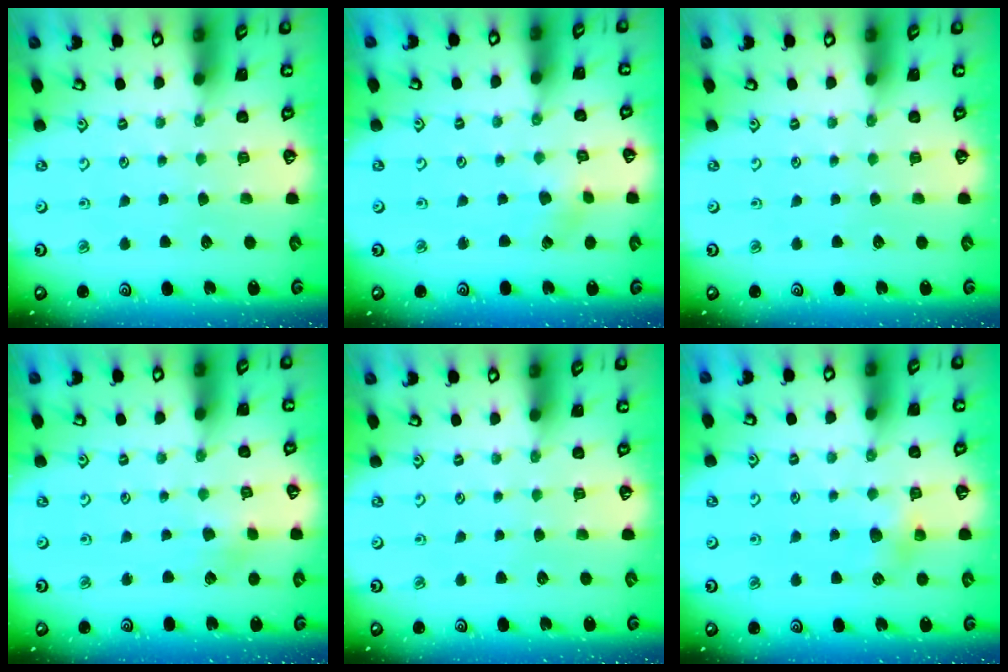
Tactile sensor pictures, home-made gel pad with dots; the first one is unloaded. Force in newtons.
{"total": 2.0, "press": 2.0, "slide": 0.3}
{"total": 0.0}
{"total": 2.5, "press": 2.4, "slide": 0.5}
{"total": 0.0}
{"total": 5.4, "press": 5.3, "slide": 0.5}